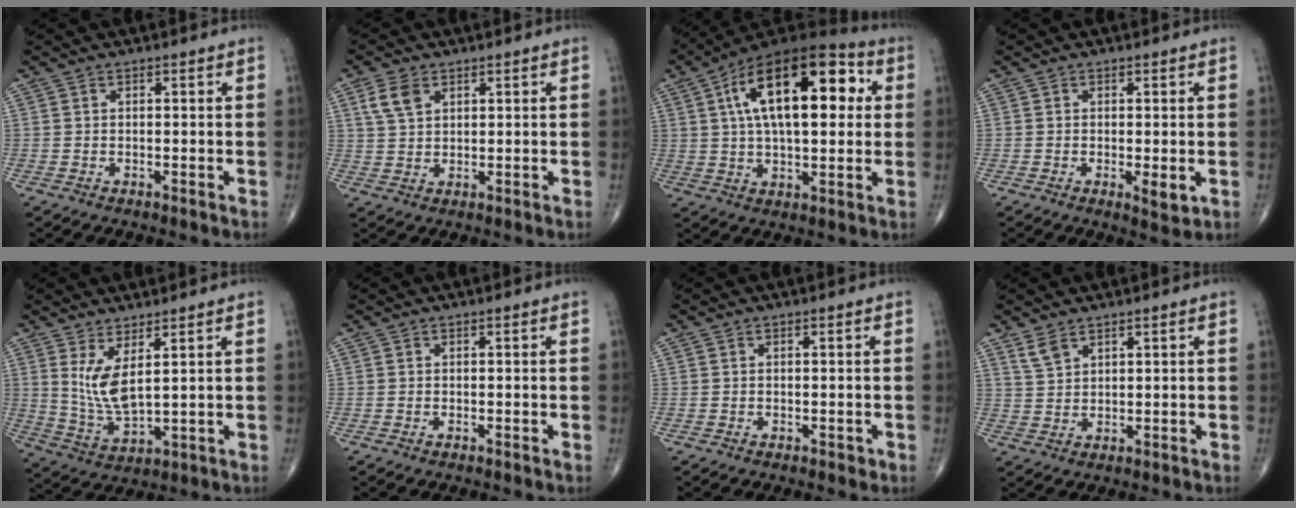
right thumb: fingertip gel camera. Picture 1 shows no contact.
{"total": 4.7, "force": [2.3, 3.0, 2.9], "torque": [-0.053, -0.001, 0.049]}
{"total": 23.3, "force": [5.7, 10.8, 19.8], "torque": [-0.304, 0.019, 0.083]}
{"total": 2.9, "force": [-0.5, 0.9, 2.8], "torque": [-0.045, -0.011, -0.008]}
{"total": 7.8, "force": [2.8, 2.5, 6.8], "torque": [-0.142, -0.036, 0.069]}
{"total": 0.0}
{"total": 0.6, "force": [-0.3, 0.4, 0.4], "torque": [-0.005, -0.001, -0.004]}
{"total": 3.0, "force": [2.3, 1.3, 1.5], "torque": [-0.029, -0.007, 0.054]}